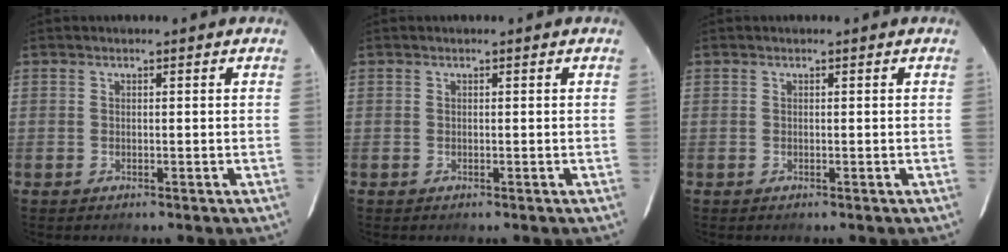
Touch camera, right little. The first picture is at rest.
{"total": 0.0}
{"total": 0.0}